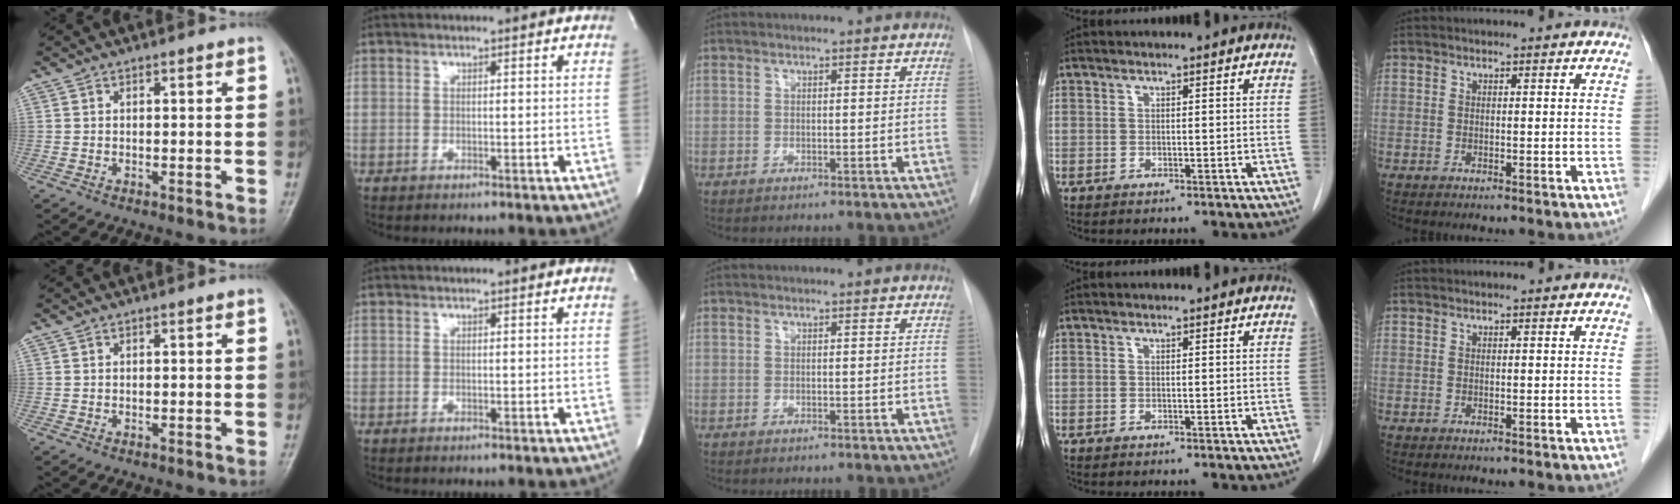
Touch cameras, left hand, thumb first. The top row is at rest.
{}